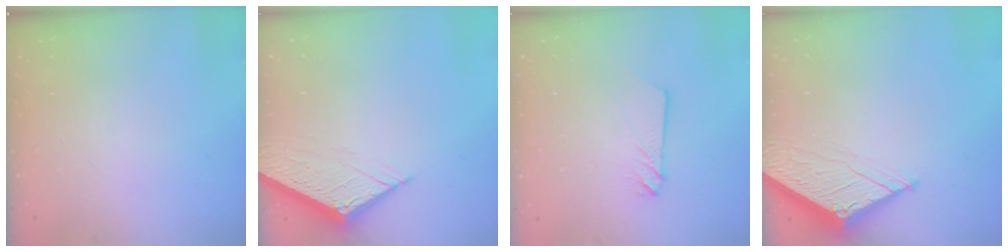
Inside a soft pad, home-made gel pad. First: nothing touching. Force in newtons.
{"total": 7.8, "press": 7.8, "slide": 0.1}
{"total": 2.3, "press": 2.3, "slide": 0.2}
{"total": 6.3, "press": 6.2, "slide": 0.9}